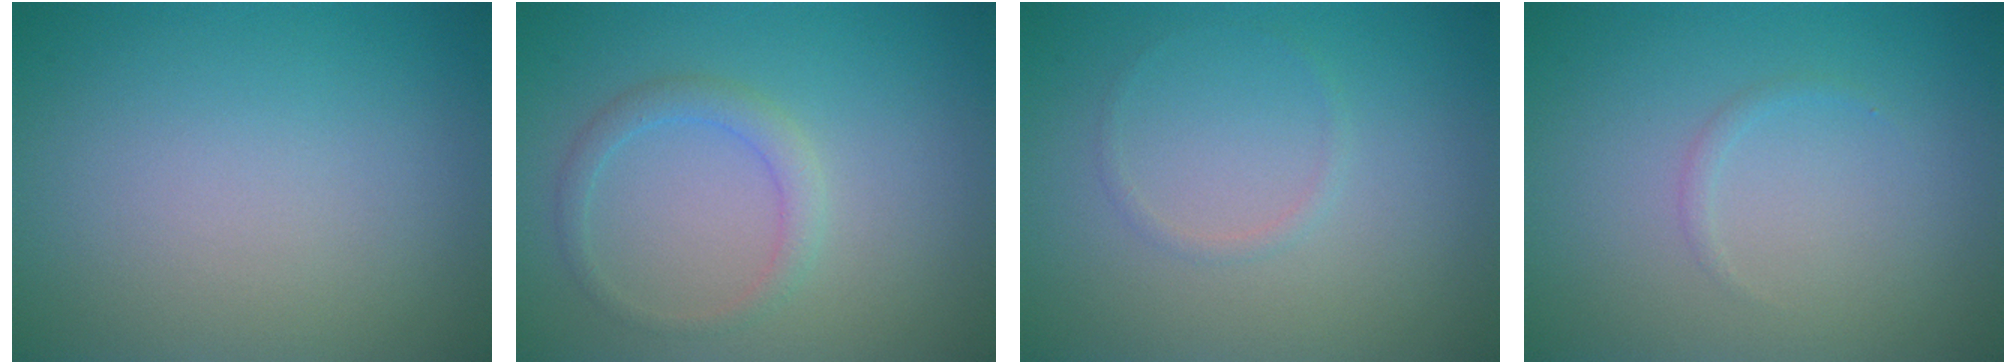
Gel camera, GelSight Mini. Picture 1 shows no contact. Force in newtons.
{"total": 1.8, "press": 1.8, "slide": 0.0}
{"total": 0.7, "press": 0.7, "slide": 0.1}
{"total": 0.5, "press": 0.5, "slide": 0.1}